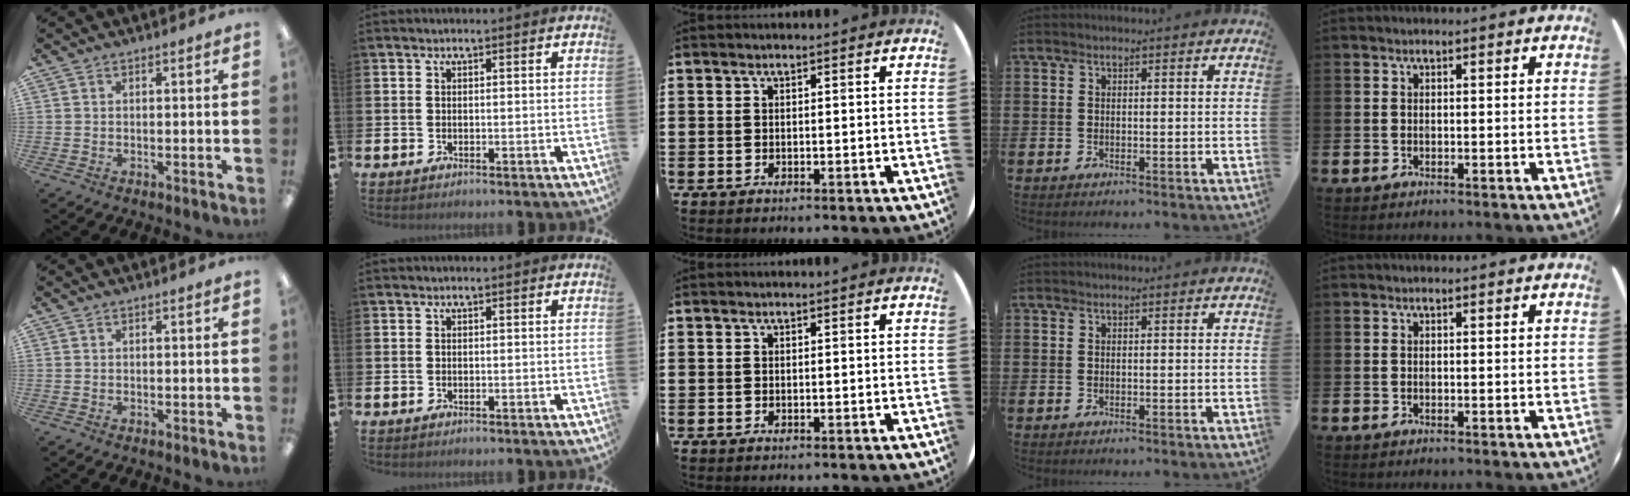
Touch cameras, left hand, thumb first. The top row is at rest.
{}